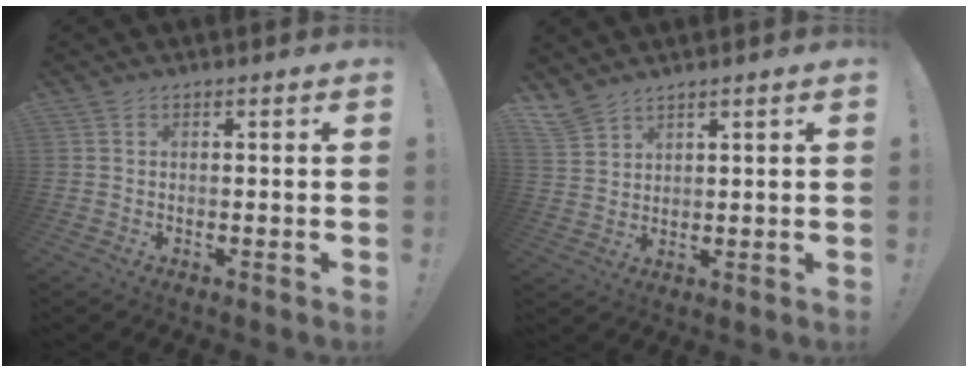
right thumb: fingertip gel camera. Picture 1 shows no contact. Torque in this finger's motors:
{"motor_torque": [0.80, 0.87, 0.49, 0.47, 0.18]}